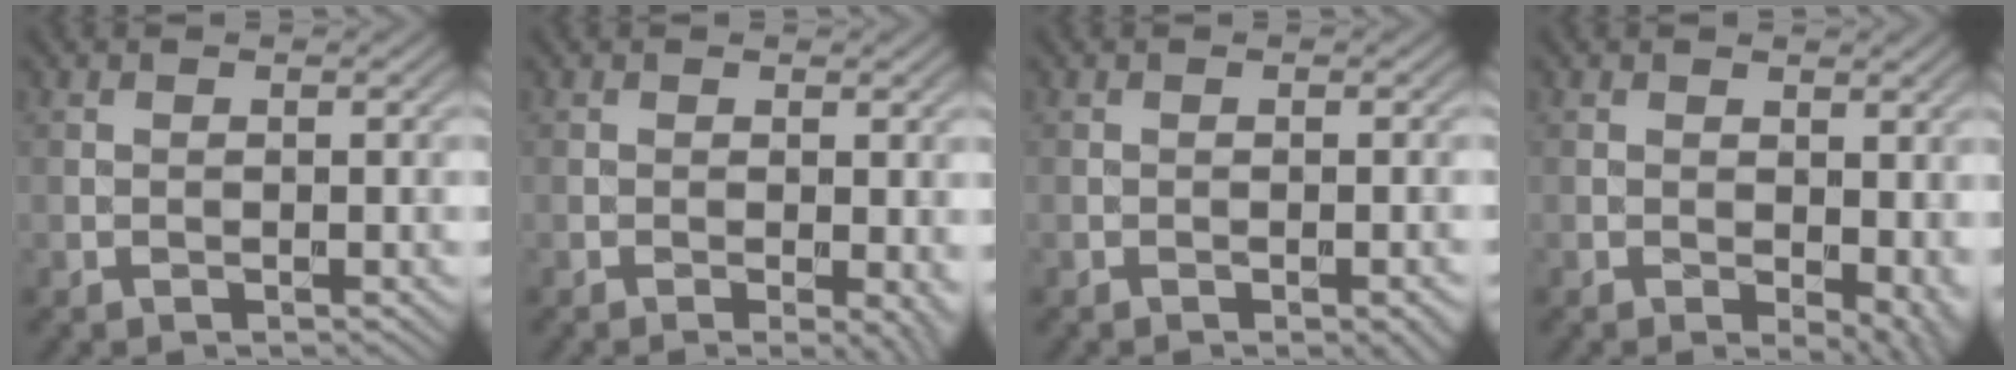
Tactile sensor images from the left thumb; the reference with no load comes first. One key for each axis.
{"total": 2.6, "fx": -0.5, "fy": 0.5, "fz": 2.5, "tx": -0.032, "ty": -0.006, "tz": -0.008}
{"total": 2.0, "fx": -1.1, "fy": 0.3, "fz": 1.6, "tx": -0.020, "ty": 0.002, "tz": -0.013}
{"total": 4.9, "fx": -0.4, "fy": 2.6, "fz": 4.1, "tx": -0.052, "ty": -0.012, "tz": 0.001}